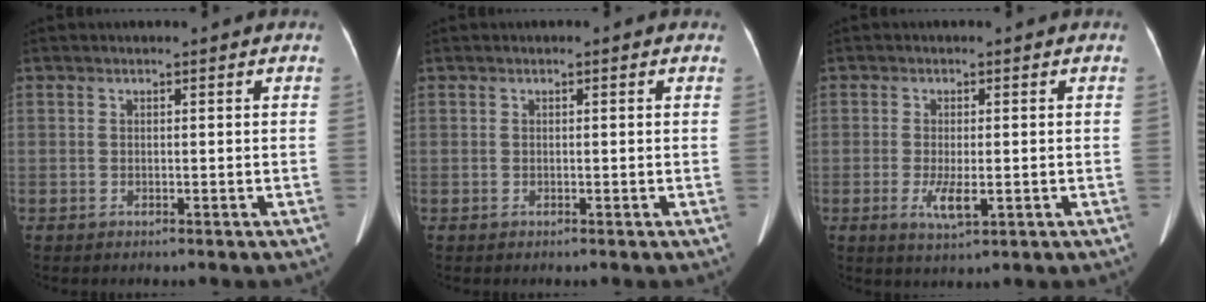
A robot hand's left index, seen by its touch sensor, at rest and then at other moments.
{"total": 0.0}
{"total": 3.7, "force": [-1.1, 1.1, 3.4], "torque": [-0.071, -0.009, -0.013]}